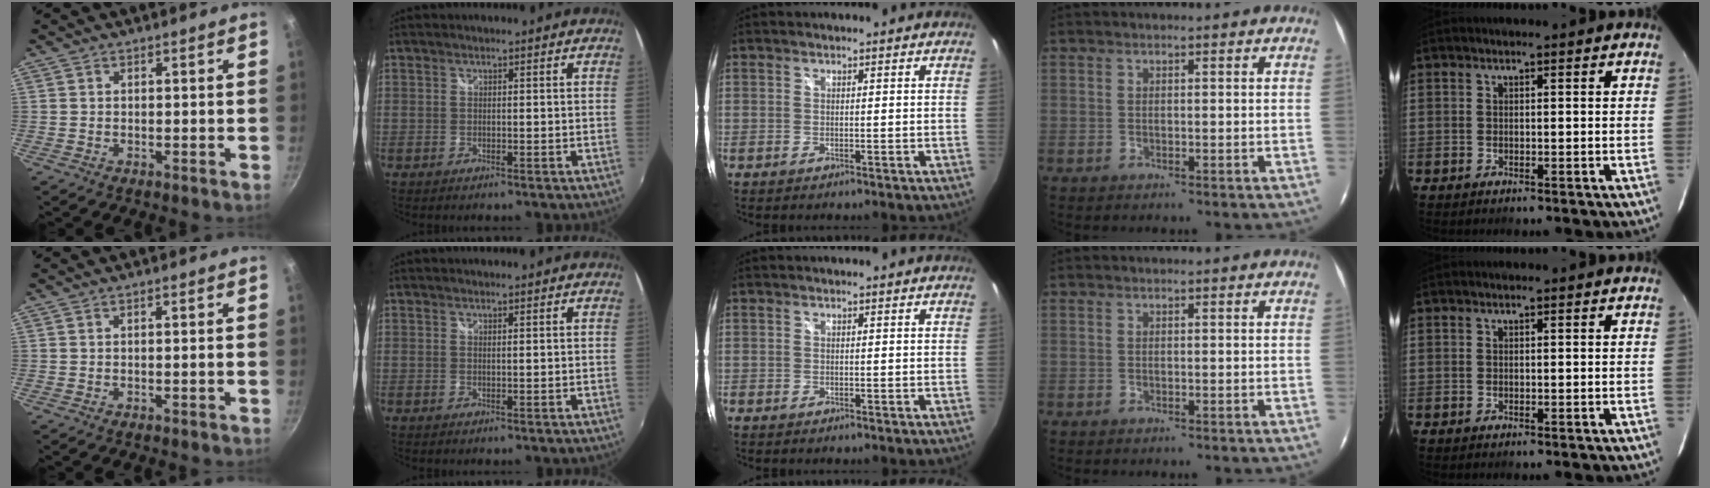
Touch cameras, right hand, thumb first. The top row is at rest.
{"thumb": {"total": 0.7, "force": [-0.5, -0.2, 0.4], "torque": [-0.017, 0.005, -0.007]}, "index": {"total": 0.6, "force": [0.2, -0.5, -0.3], "torque": [0.005, -0.002, 0.001]}}